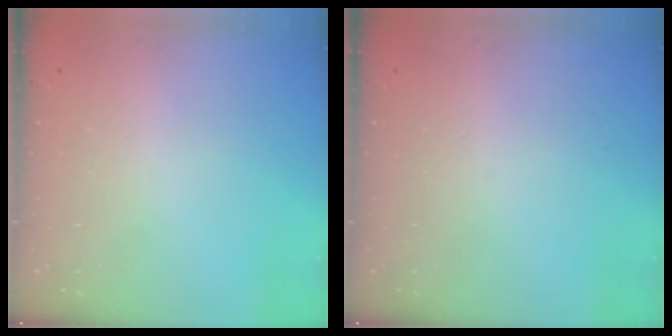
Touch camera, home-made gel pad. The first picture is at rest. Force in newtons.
{"total": 0.0}